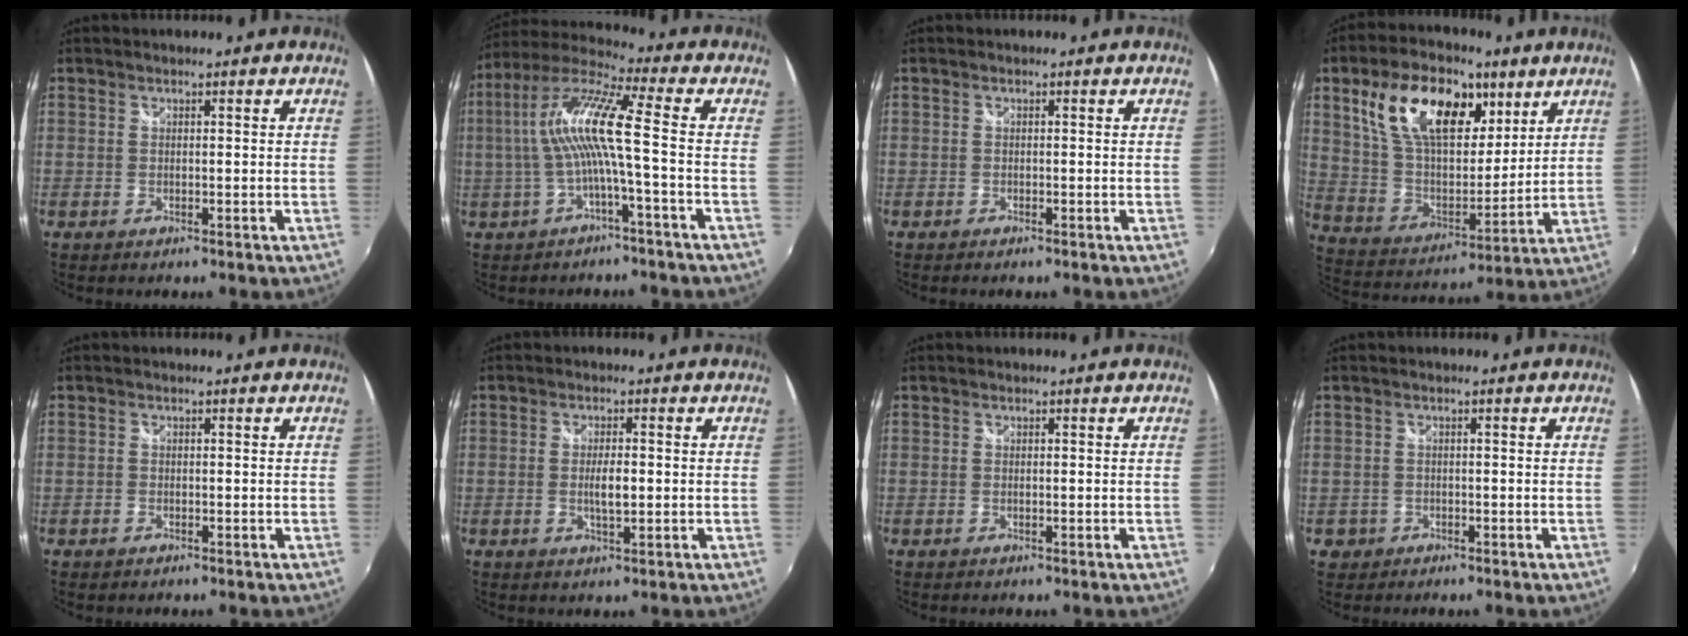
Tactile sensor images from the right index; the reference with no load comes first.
{"total": 11.4, "force": [-1.3, -0.1, 11.4], "torque": [-0.218, 0.013, -0.022]}
{"total": 0.7, "force": [-0.6, 0.2, 0.3], "torque": [-0.007, -0.002, -0.011]}
{"total": 21.4, "force": [10.5, 11.6, 14.6], "torque": [-0.279, 0.026, 0.193]}
{"total": 0.7, "force": [-0.4, 0.5, 0.2], "torque": [-0.005, -0.001, -0.007]}
{"total": 3.5, "force": [-0.3, 1.1, 3.3], "torque": [-0.059, -0.004, -0.004]}
{"total": 0.0}
{"total": 2.1, "force": [-0.6, 2.0, 0.4], "torque": [-0.012, 0.000, -0.007]}